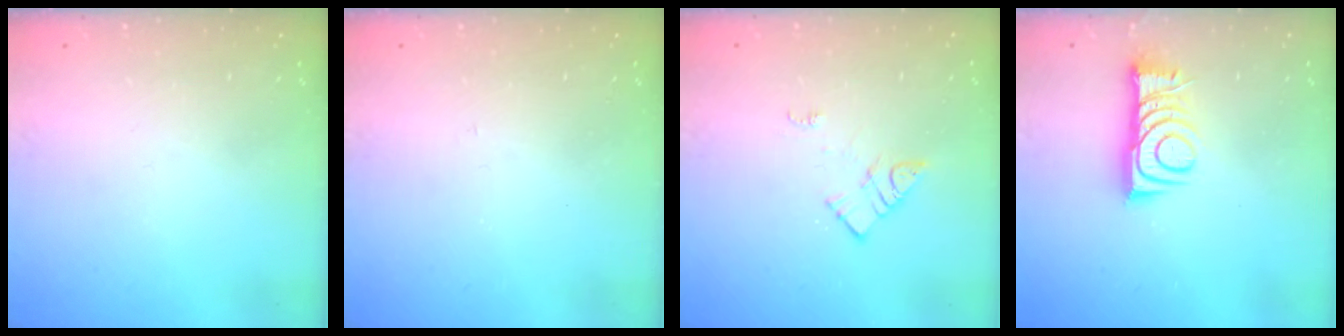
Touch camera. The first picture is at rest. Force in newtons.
{"total": 2.7, "press": 2.7, "slide": 0.3}
{"total": 8.3, "press": 8.2, "slide": 0.5}
{"total": 9.2, "press": 9.2, "slide": 0.3}